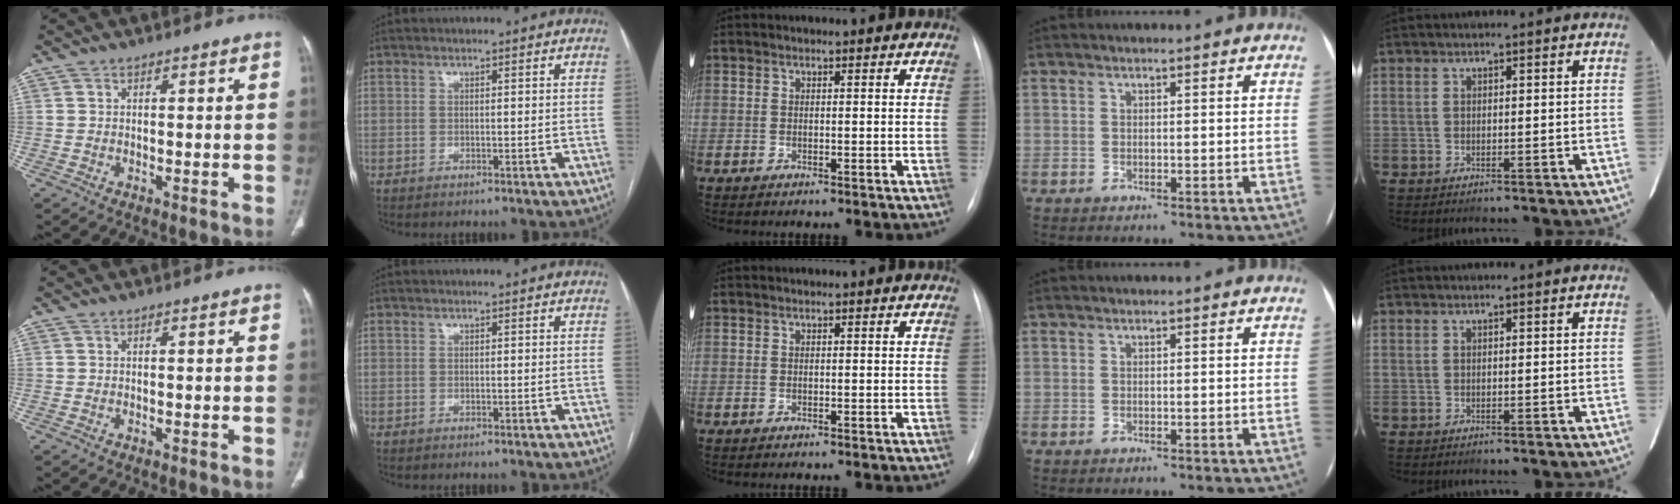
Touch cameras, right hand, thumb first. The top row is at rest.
{}